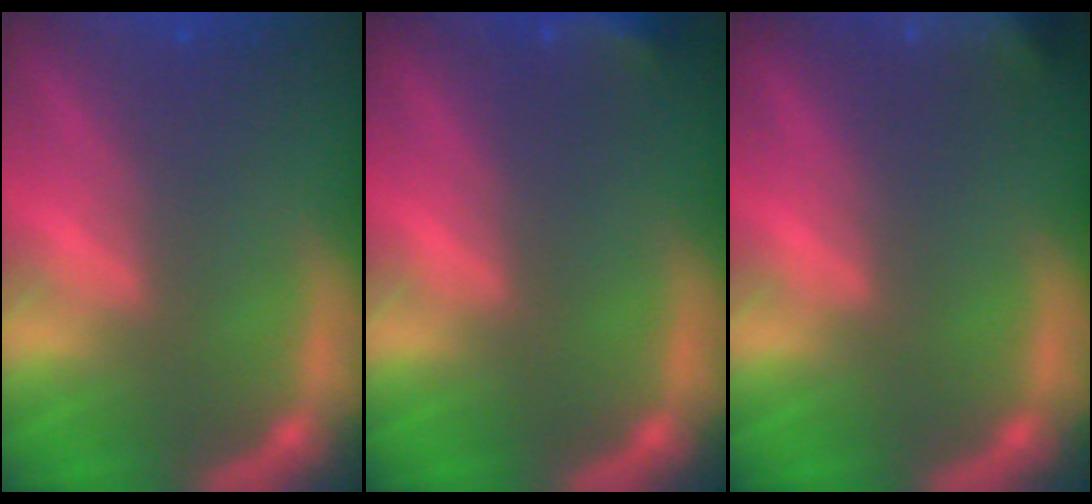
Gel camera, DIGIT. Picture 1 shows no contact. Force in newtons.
{"total": 3.0}
{"total": 8.5}